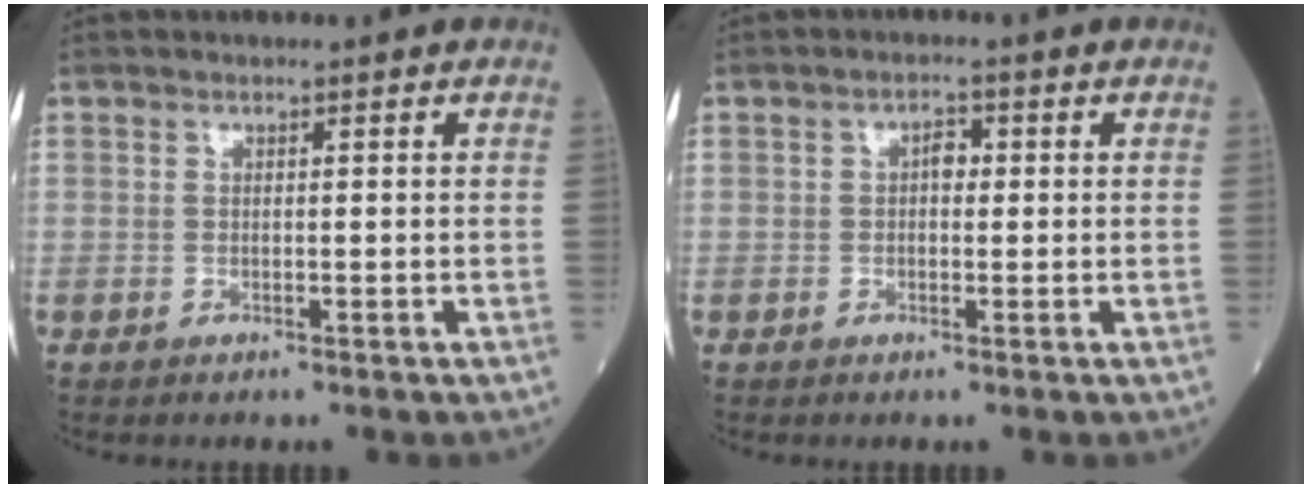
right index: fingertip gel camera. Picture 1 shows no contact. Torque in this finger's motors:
{"motor_torque": [0.12, -0.03, 0.03, 0.02]}